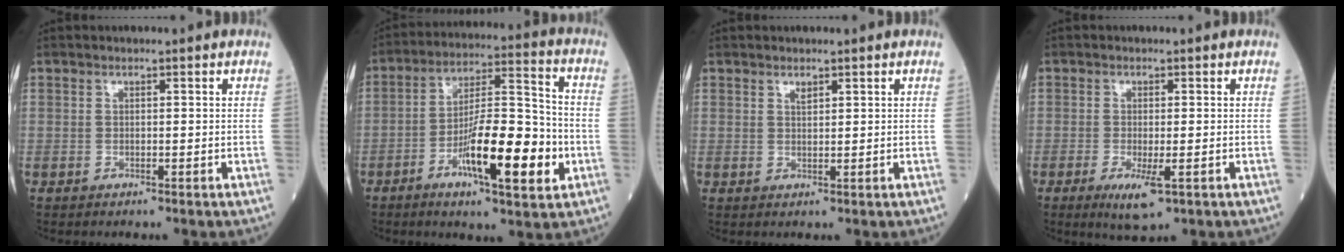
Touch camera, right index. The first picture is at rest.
{"total": 14.9, "force": [-4.9, 2.9, 13.7], "torque": [-0.235, 0.000, -0.081]}
{"total": 1.0, "force": [0.8, 0.3, 0.6], "torque": [-0.012, -0.003, 0.015]}
{"total": 4.5, "force": [-1.9, 1.0, 4.0], "torque": [-0.070, -0.010, -0.025]}